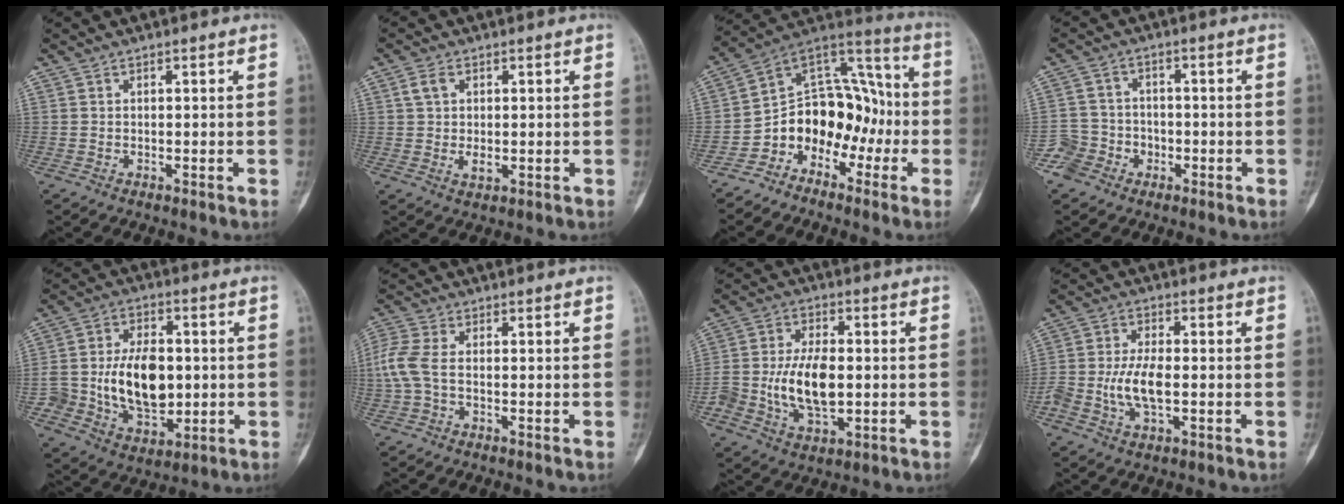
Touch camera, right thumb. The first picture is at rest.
{"total": 4.4, "force": [0.7, 2.8, 3.3], "torque": [-0.061, -0.003, 0.015]}
{"total": 14.9, "force": [-5.1, 11.1, 8.5], "torque": [-0.080, 0.099, -0.095]}
{"total": 5.6, "force": [-2.9, 4.8, 0.5], "torque": [0.022, 0.026, -0.056]}
{"total": 16.0, "force": [-0.7, 10.2, 12.3], "torque": [-0.184, 0.008, 0.001]}
{"total": 6.4, "force": [-0.5, 3.3, 5.5], "torque": [-0.146, 0.010, -0.018]}
{"total": 12.4, "force": [-1.3, 6.6, 10.5], "torque": [-0.194, 0.007, -0.021]}
{"total": 7.8, "force": [-1.5, 3.6, 6.8], "torque": [-0.146, 0.010, -0.030]}